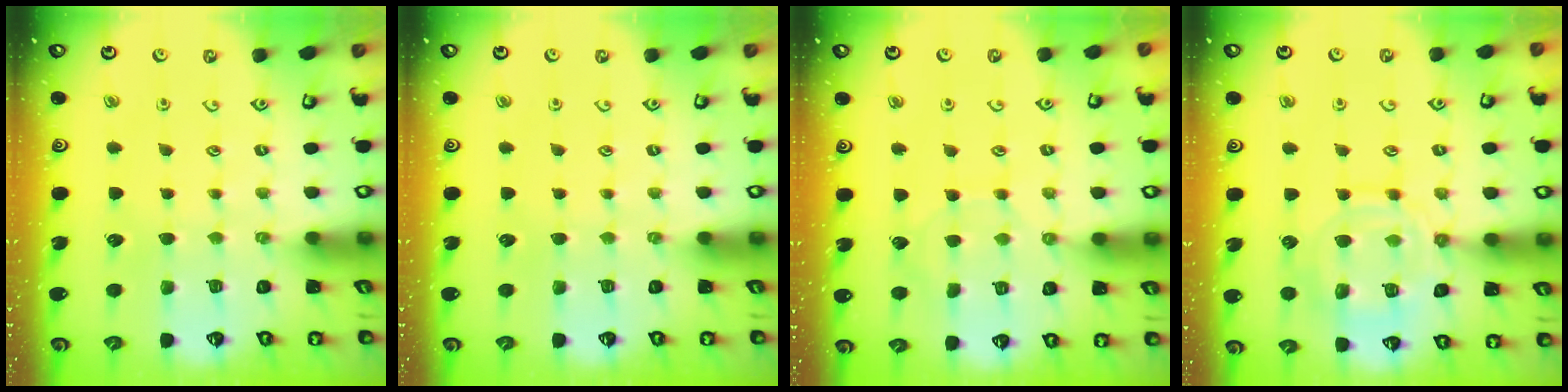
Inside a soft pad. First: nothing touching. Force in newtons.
{"total": 0.0}
{"total": 2.9, "press": 2.9, "slide": 0.3}
{"total": 14.2, "press": 14.1, "slide": 1.4}